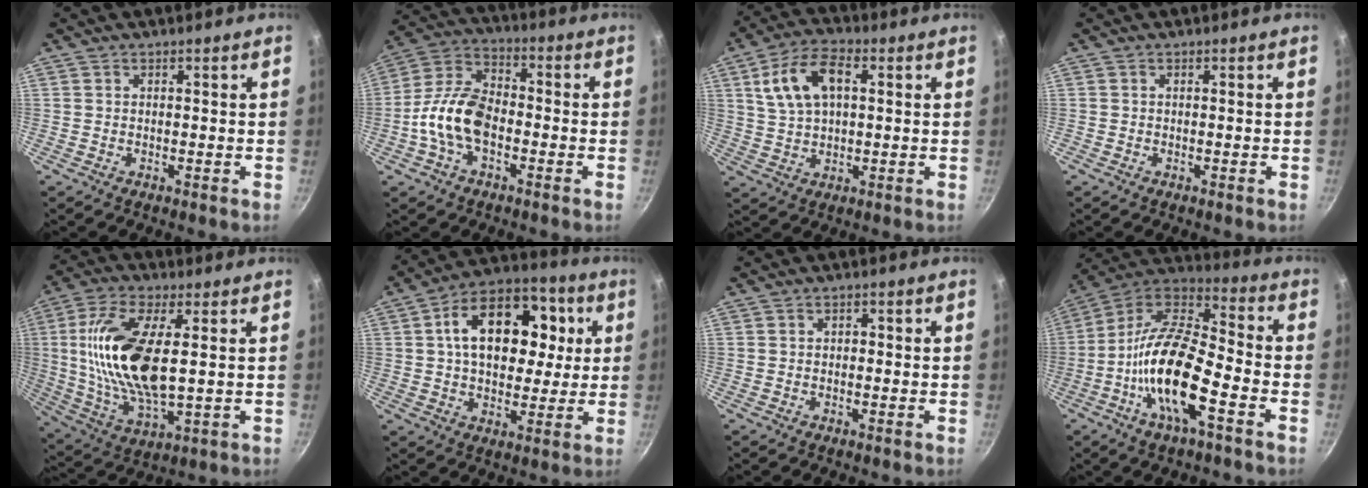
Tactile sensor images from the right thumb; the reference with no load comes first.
{"total": 12.5, "force": [-3.1, 7.5, 9.5], "torque": [-0.164, 0.044, -0.074]}
{"total": 11.8, "force": [3.3, 6.8, 9.1], "torque": [-0.156, 0.015, 0.057]}
{"total": 0.0}
{"total": 18.8, "force": [2.6, 8.0, 16.8], "torque": [-0.334, -0.007, 0.050]}
{"total": 19.8, "force": [4.1, 13.3, 14.0], "torque": [-0.186, 0.016, 0.049]}
{"total": 1.2, "force": [0.0, 0.9, 0.8], "torque": [-0.009, 0.006, -0.002]}
{"total": 19.0, "force": [-6.7, 6.7, 16.5], "torque": [-0.305, 0.045, -0.146]}